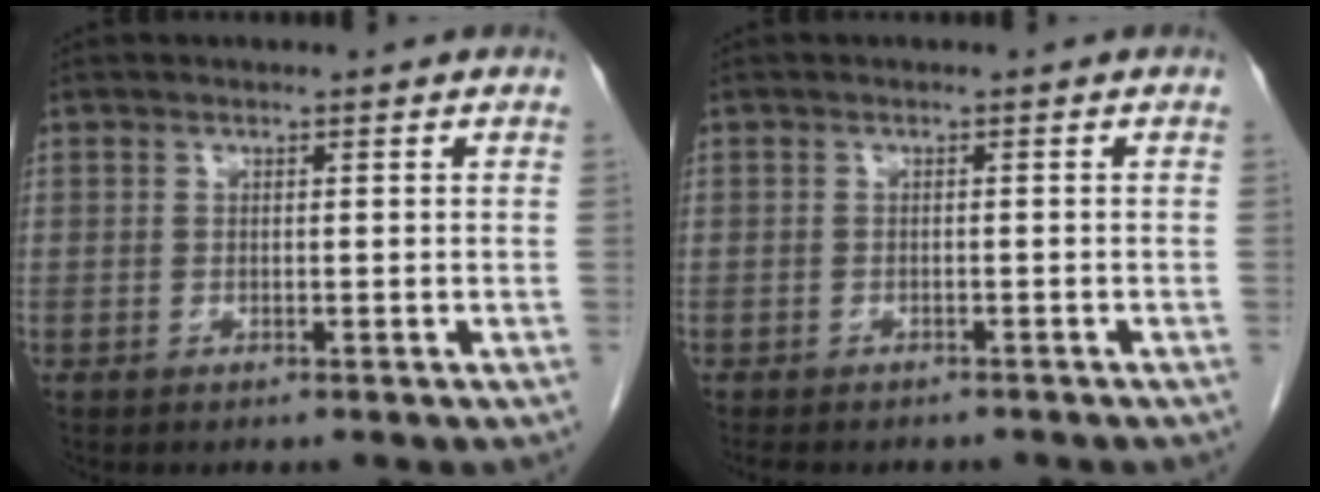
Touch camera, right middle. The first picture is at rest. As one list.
[{"total": 7.4, "force": [-6.4, 2.5, 3.0], "torque": [-0.042, -0.002, -0.076]}]